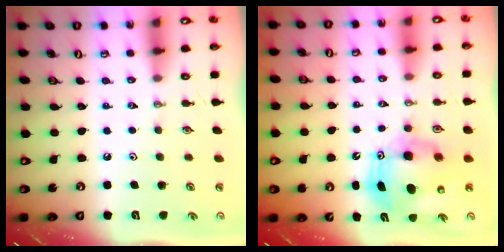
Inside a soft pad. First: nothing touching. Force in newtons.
{"total": 11.4, "press": 11.3, "slide": 1.0}